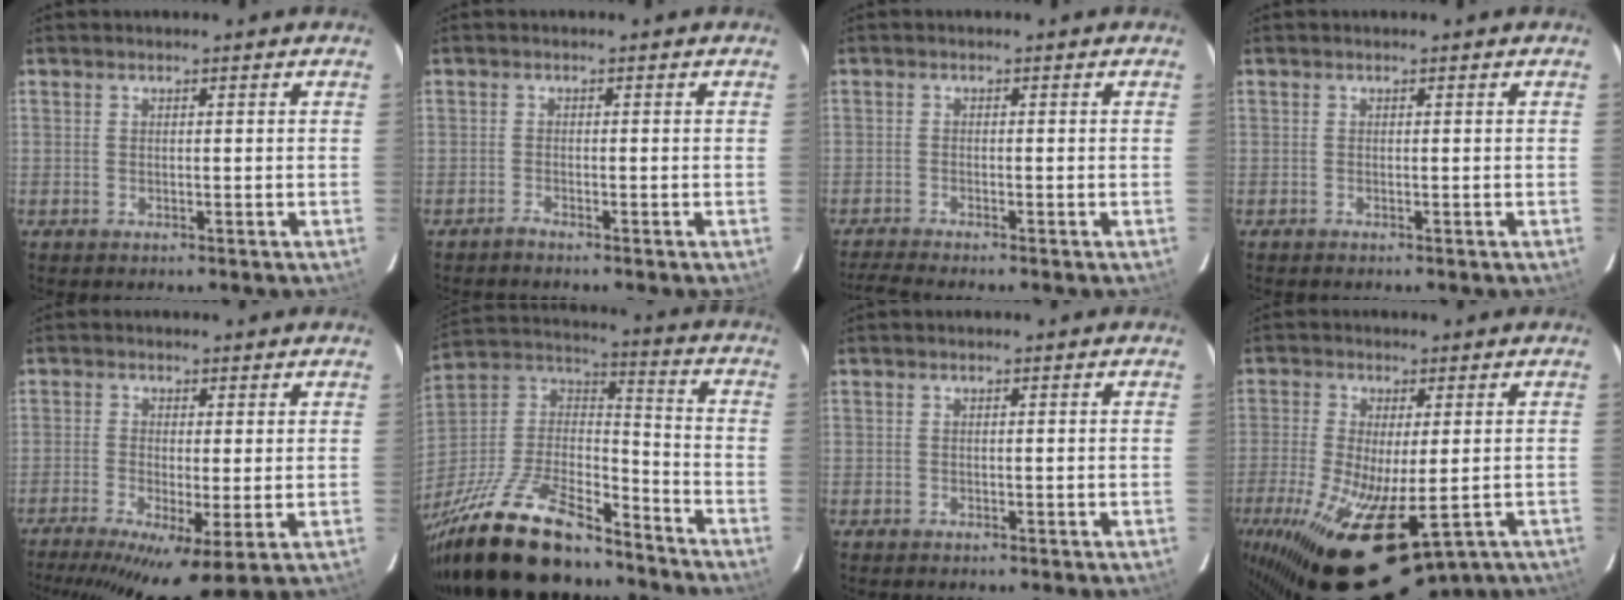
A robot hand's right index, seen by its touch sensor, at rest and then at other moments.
{"total": 1.0, "force": [-1.0, -0.1, 0.2], "torque": [-0.009, -0.002, -0.021]}
{"total": 4.2, "force": [-3.8, -0.6, 1.8], "torque": [-0.054, -0.012, -0.071]}
{"total": 0.0}
{"total": 10.7, "force": [-5.0, 2.8, 9.0], "torque": [-0.174, -0.022, -0.085]}
{"total": 25.0, "force": [-19.0, 8.3, 14.0], "torque": [-0.293, -0.014, -0.320]}
{"total": 0.0}
{"total": 20.4, "force": [-9.7, 8.2, 16.0], "torque": [-0.324, -0.069, -0.141]}